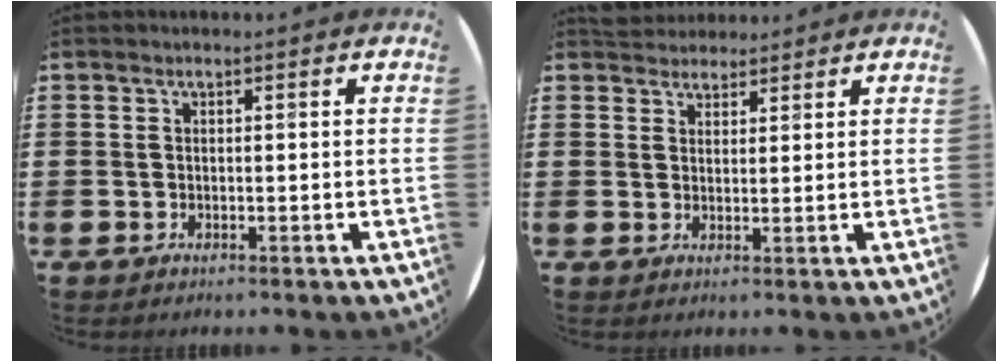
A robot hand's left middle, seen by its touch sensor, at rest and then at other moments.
{"total": 2.9, "force": [2.8, 0.9, -0.3], "torque": [0.000, -0.002, 0.054]}